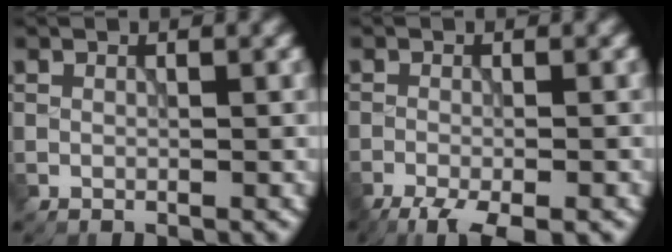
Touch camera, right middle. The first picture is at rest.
{"total": 5.6, "force": [-4.0, 1.2, 3.7], "torque": [-0.059, -0.024, -0.065]}